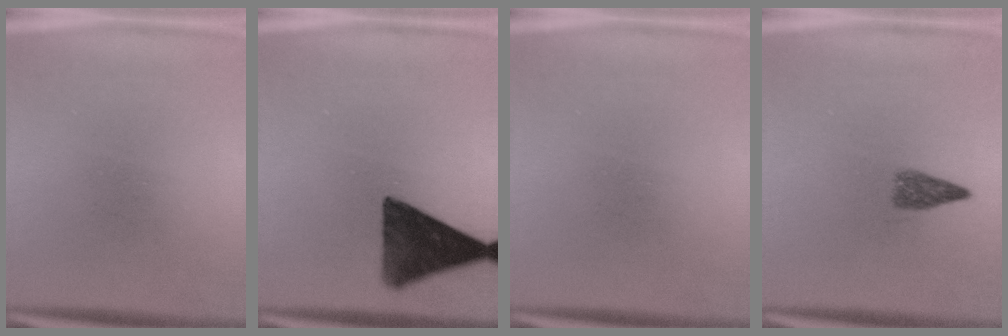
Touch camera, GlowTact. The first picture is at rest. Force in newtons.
{"total": 12.5}
{"total": 0.0}
{"total": 2.3}